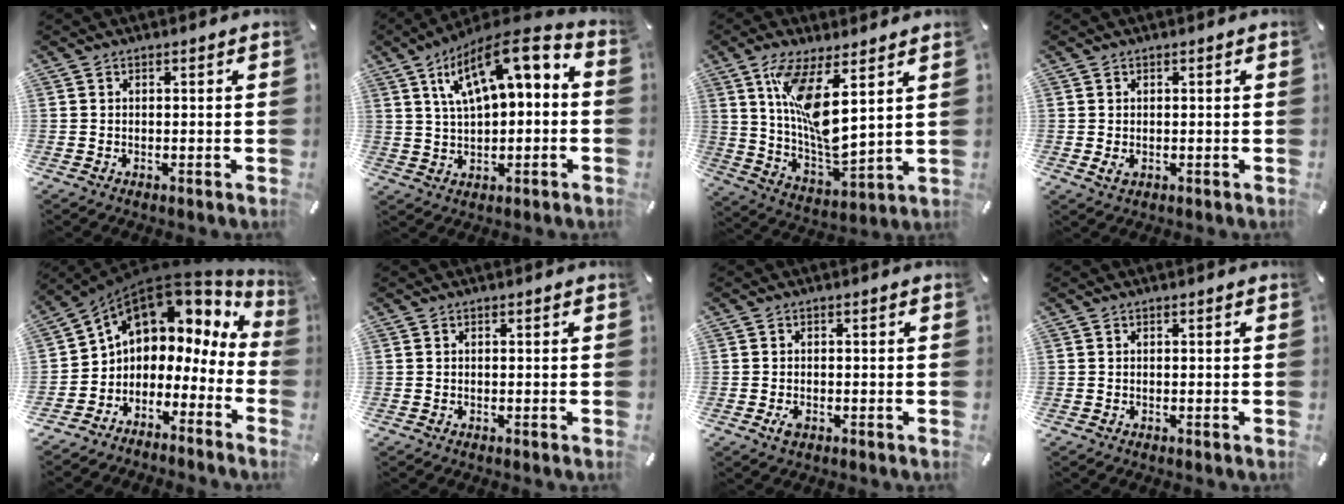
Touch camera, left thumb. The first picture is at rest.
{"total": 13.8, "force": [6.0, 6.3, 10.7], "torque": [-0.182, -0.023, 0.105]}
{"total": 13.6, "force": [6.8, 4.1, 11.0], "torque": [-0.220, -0.044, 0.118]}
{"total": 1.1, "force": [-0.1, 0.9, 0.6], "torque": [-0.012, 0.002, -0.002]}
{"total": 7.6, "force": [3.7, 5.9, 3.0], "torque": [-0.070, -0.040, 0.065]}
{"total": 0.0}
{"total": 2.0, "force": [-0.9, 1.2, 1.2], "torque": [-0.036, -0.003, -0.020]}
{"total": 0.0}